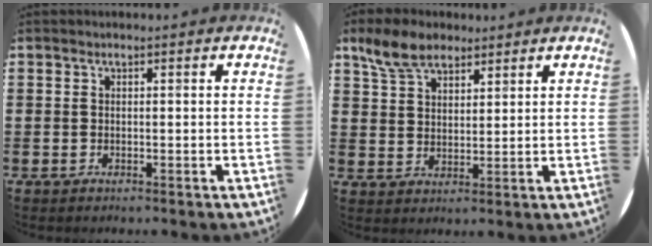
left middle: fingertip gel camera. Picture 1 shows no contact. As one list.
[{"total": 6.3, "force": [4.9, 3.0, 2.5], "torque": [-0.062, 0.003, 0.094]}]